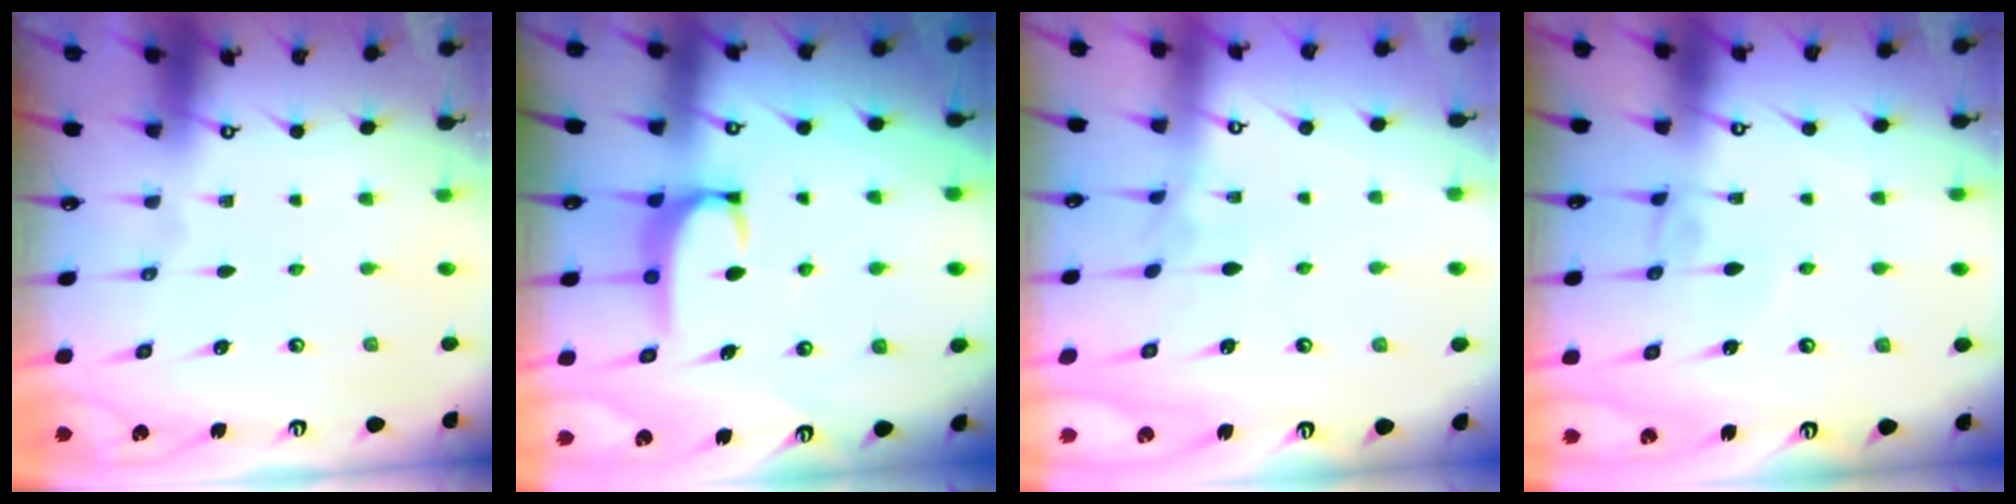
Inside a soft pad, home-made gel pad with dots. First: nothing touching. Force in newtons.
{"total": 2.7, "press": 2.7, "slide": 0.4}
{"total": 5.0, "press": 5.0, "slide": 0.2}
{"total": 3.1, "press": 3.1, "slide": 0.1}